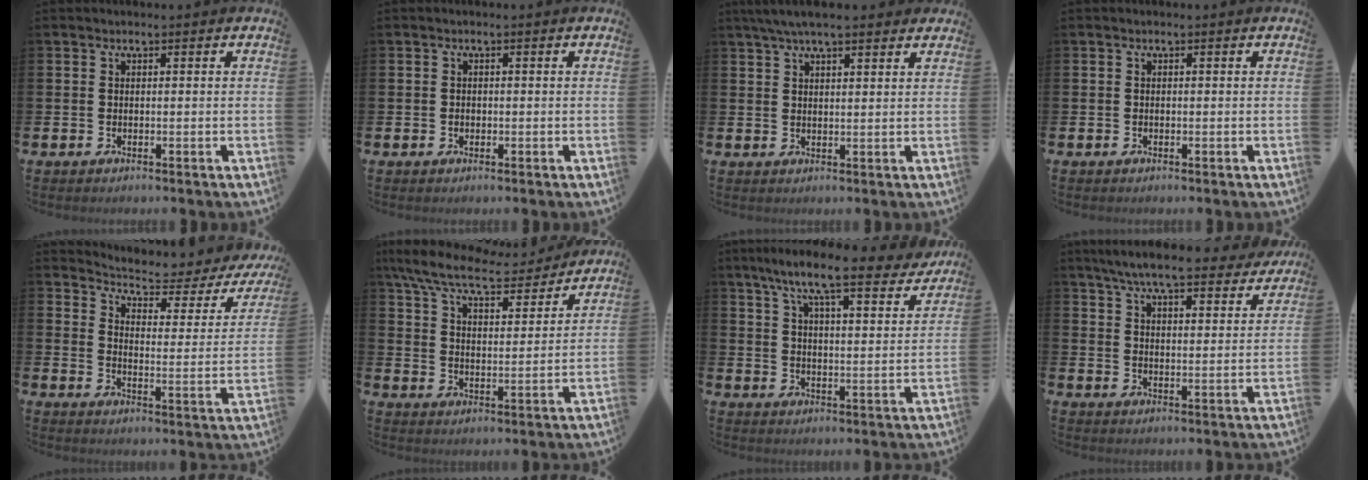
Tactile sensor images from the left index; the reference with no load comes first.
{"total": 0.6, "force": [-0.1, 0.6, 0.2], "torque": [-0.004, 0.006, -0.005]}
{"total": 4.9, "force": [4.1, 0.9, 2.5], "torque": [-0.051, -0.004, 0.074]}
{"total": 0.0}
{"total": 5.2, "force": [4.8, 1.0, 1.8], "torque": [-0.052, -0.042, 0.072]}
{"total": 9.0, "force": [8.1, 1.6, 3.7], "torque": [-0.108, -0.045, 0.140]}
{"total": 9.7, "force": [8.5, 1.1, 4.7], "torque": [-0.103, -0.047, 0.143]}
{"total": 7.4, "force": [6.8, 0.9, 2.8], "torque": [-0.063, -0.041, 0.117]}